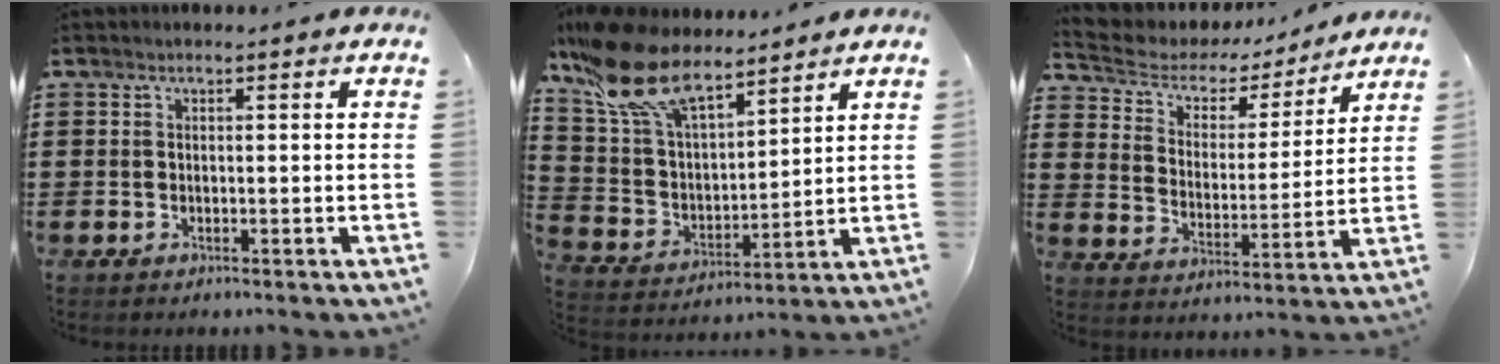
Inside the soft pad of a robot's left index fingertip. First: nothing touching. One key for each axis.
{"total": 13.7, "fx": 10.0, "fy": 5.1, "fz": 7.7, "tx": -0.193, "ty": -0.037, "tz": 0.183}
{"total": 4.5, "fx": 3.8, "fy": 2.3, "fz": 0.9, "tx": -0.048, "ty": -0.027, "tz": 0.057}